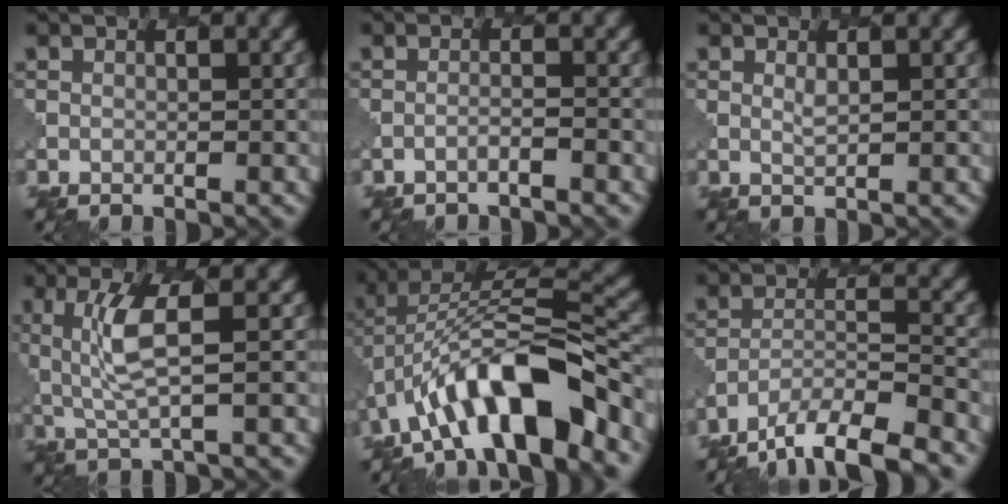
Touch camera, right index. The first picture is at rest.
{"total": 1.0, "force": [-0.6, 0.2, 0.7], "torque": [-0.003, 0.004, -0.018]}
{"total": 0.9, "force": [0.8, 0.0, 0.4], "torque": [-0.012, -0.001, 0.018]}
{"total": 3.9, "force": [0.9, 0.6, 3.7], "torque": [-0.090, -0.004, 0.026]}
{"total": 10.4, "force": [-4.9, 3.7, 8.4], "torque": [-0.134, 0.020, -0.081]}
{"total": 9.1, "force": [-7.4, 2.2, 4.7], "torque": [-0.078, -0.012, -0.126]}